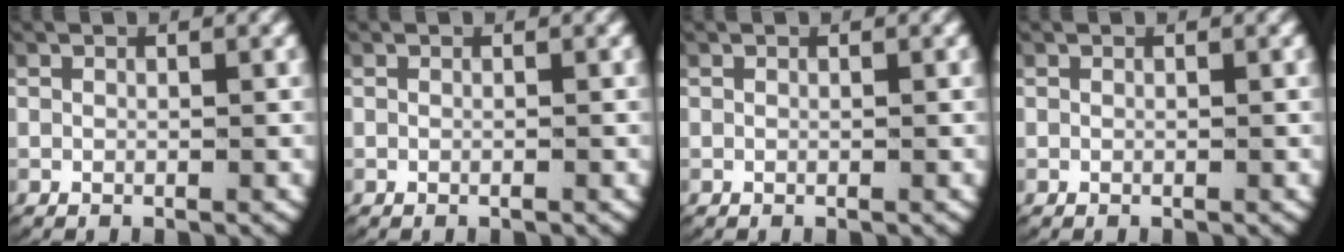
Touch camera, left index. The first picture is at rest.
{"total": 0.0}
{"total": 0.0}
{"total": 0.0}